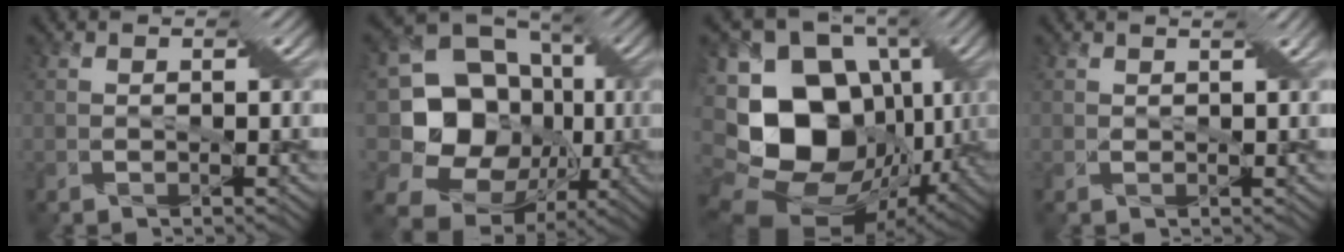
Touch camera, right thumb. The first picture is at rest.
{"total": 19.7, "force": [-1.2, 16.4, 11.0], "torque": [-0.223, -0.005, -0.028]}
{"total": 21.1, "force": [-3.1, 15.6, 14.0], "torque": [-0.315, -0.011, -0.040]}
{"total": 1.0, "force": [0.8, -0.6, 0.1], "torque": [-0.003, 0.006, 0.017]}